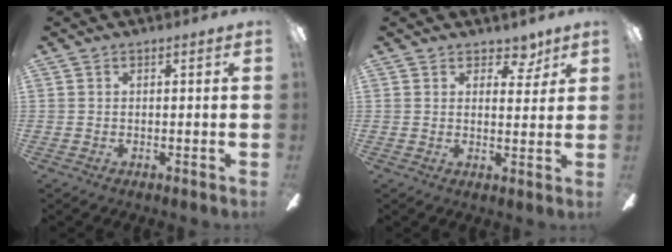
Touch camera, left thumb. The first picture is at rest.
{"total": 5.0, "force": [3.7, 2.8, 1.8], "torque": [-0.013, -0.016, 0.064]}